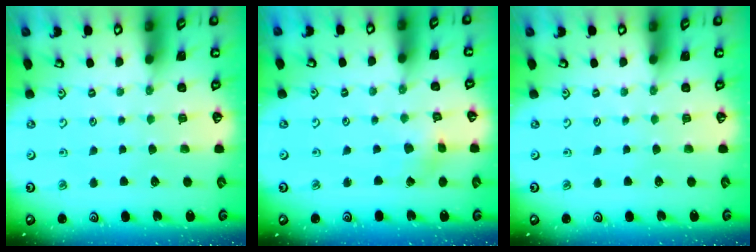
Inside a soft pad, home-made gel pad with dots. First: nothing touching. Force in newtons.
{"total": 1.5, "press": 1.5, "slide": 0.0}
{"total": 0.0}